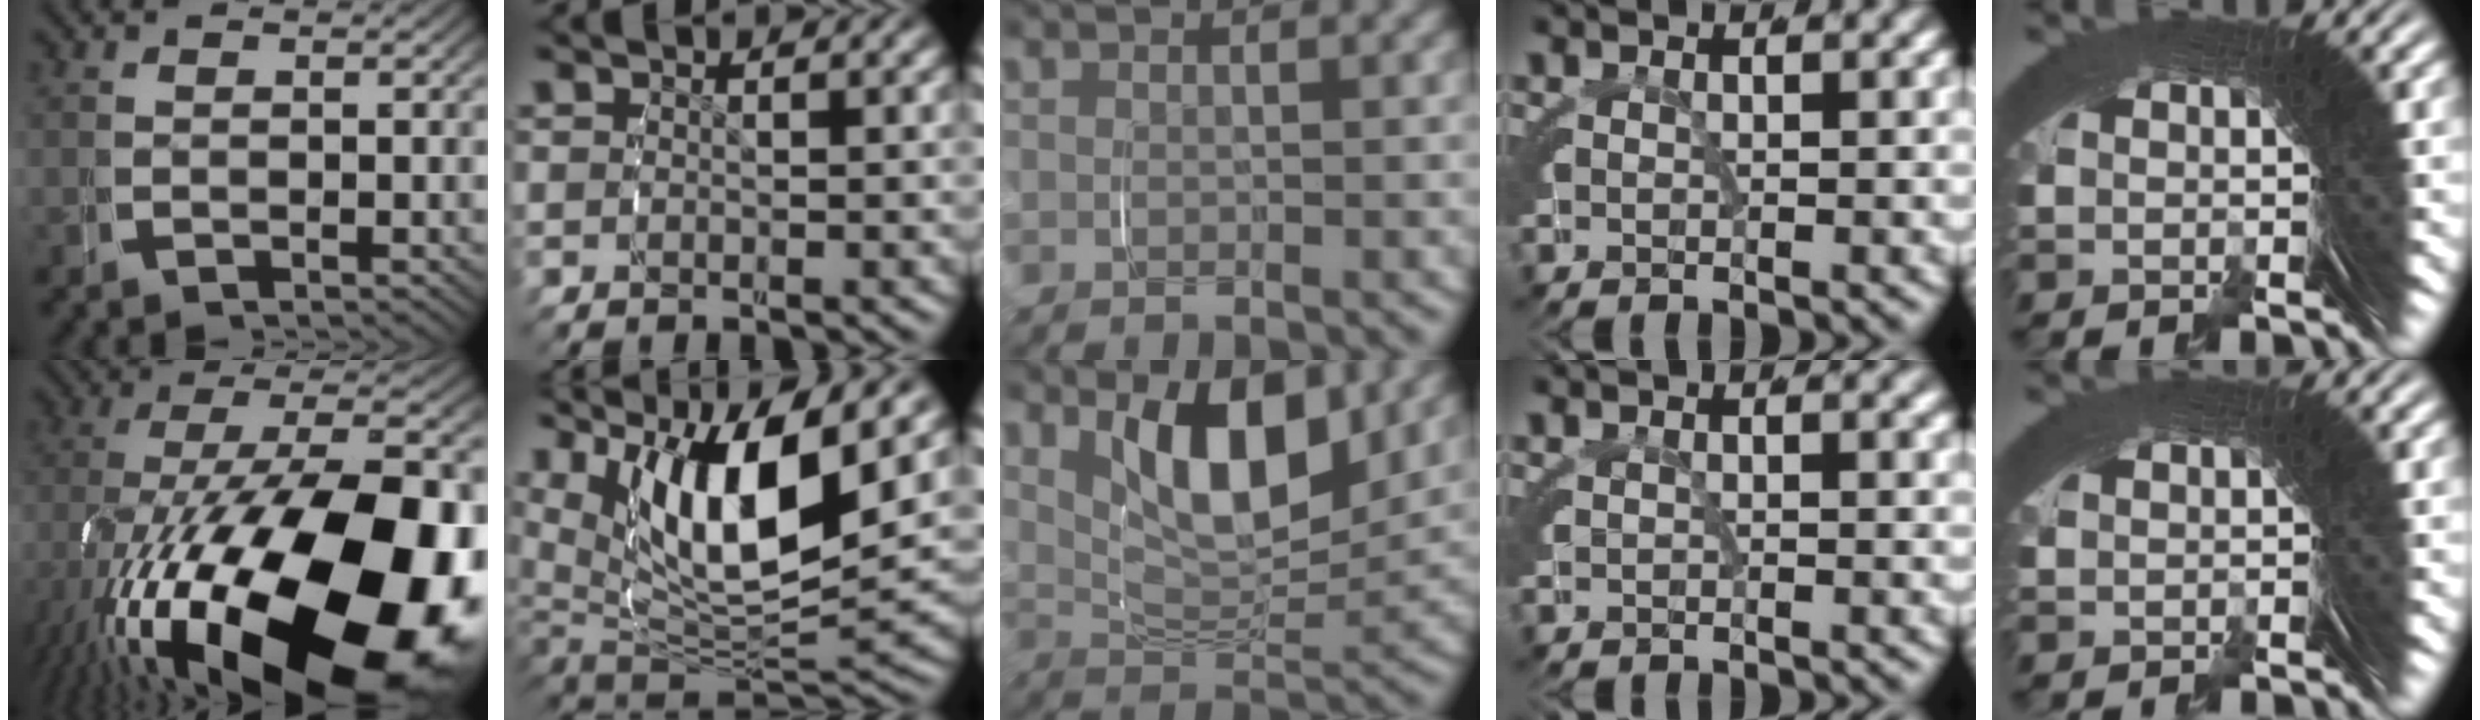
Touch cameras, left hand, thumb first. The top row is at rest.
{"thumb": {"total": 26.1, "force": [-6.5, 14.2, 20.9], "torque": [-0.388, -0.093, -0.047]}, "index": {"total": 14.4, "force": [1.4, 9.5, 10.8], "torque": [-0.222, -0.041, 0.035]}, "middle": {"total": 8.8, "force": [3.6, 4.2, 6.7], "torque": [-0.123, -0.006, 0.058]}, "ring": {"total": 0.9, "force": [0.6, -0.7, 0.1], "torque": [-0.006, -0.006, 0.017]}, "little": {"total": 0.9, "force": [0.1, -0.1, -0.9], "torque": [0.018, -0.005, 0.011]}}